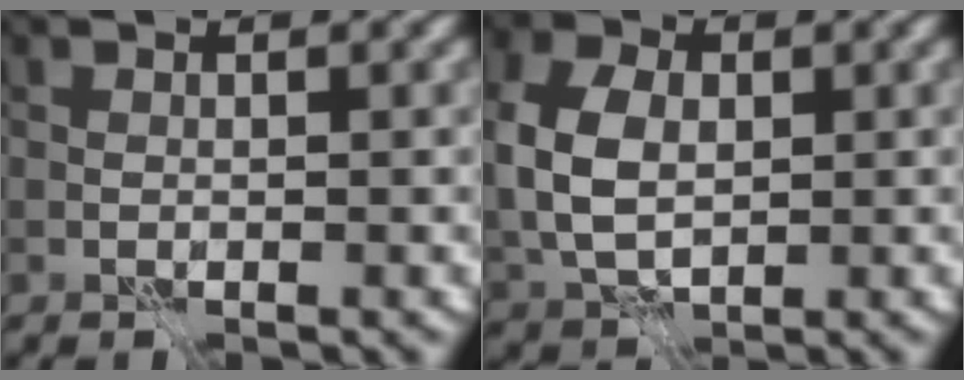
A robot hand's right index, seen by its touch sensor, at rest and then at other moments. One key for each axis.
{"total": 6.7, "fx": 0.4, "fy": 4.6, "fz": 4.8, "tx": -0.122, "ty": 0.006, "tz": 0.004}